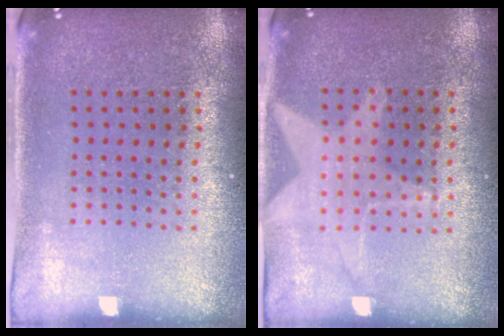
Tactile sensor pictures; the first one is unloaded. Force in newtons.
{"total": 0.6, "press": 0.5, "slide": 0.2}